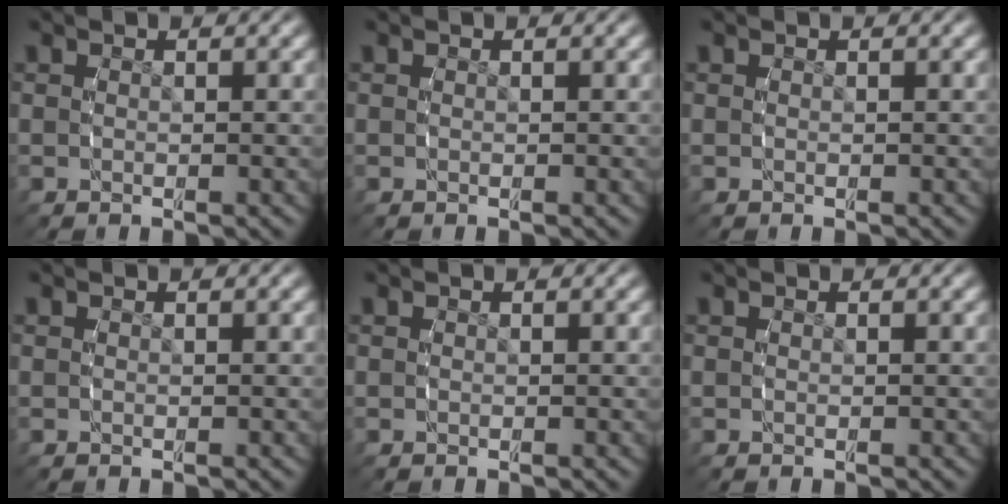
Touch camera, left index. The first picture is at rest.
{"total": 0.0}
{"total": 0.0}
{"total": 0.0}
{"total": 0.0}
{"total": 0.0}